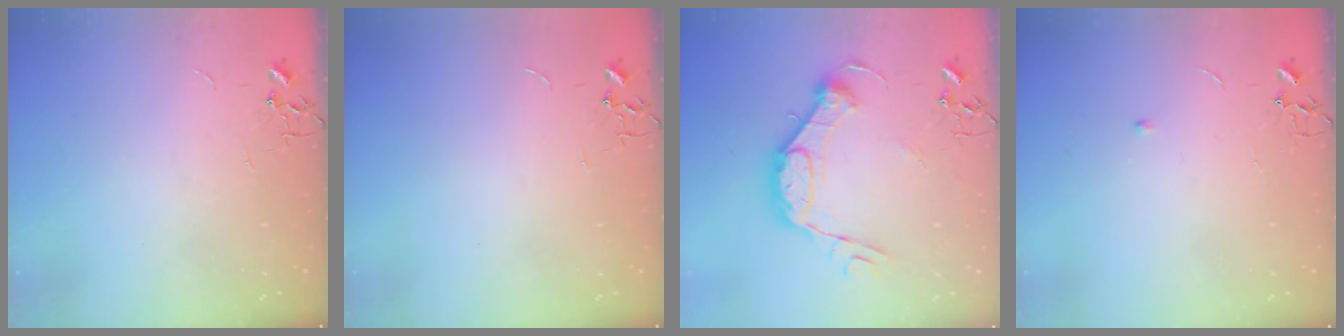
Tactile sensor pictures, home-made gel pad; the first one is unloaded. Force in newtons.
{"total": 0.0}
{"total": 15.0, "press": 14.9, "slide": 0.6}
{"total": 3.4, "press": 3.3, "slide": 0.6}